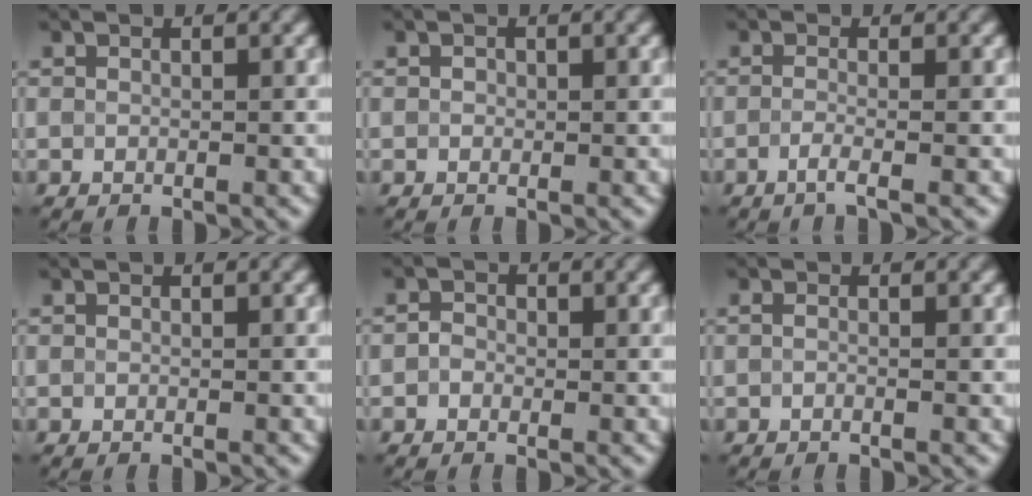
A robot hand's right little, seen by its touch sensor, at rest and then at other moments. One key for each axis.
{"total": 0.5, "fx": 0.3, "fy": 0.4, "fz": 0.1, "tx": -0.003, "ty": -0.002, "tz": 0.005}
{"total": 1.8, "fx": -0.8, "fy": 0.5, "fz": 1.6, "tx": -0.023, "ty": -0.004, "tz": -0.025}
{"total": 0.0}
{"total": 1.0, "fx": -0.1, "fy": 0.9, "fz": 0.4, "tx": -0.008, "ty": 0.001, "tz": -0.005}
{"total": 0.6, "fx": -0.1, "fy": 0.3, "fz": 0.6, "tx": -0.012, "ty": -0.008, "tz": -0.007}